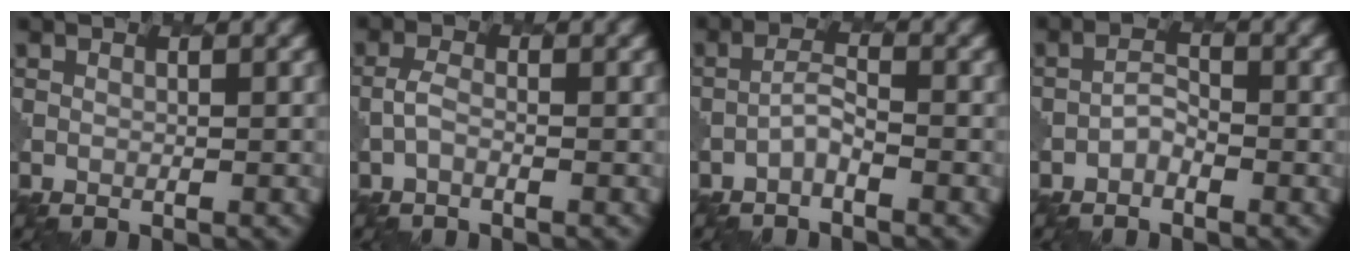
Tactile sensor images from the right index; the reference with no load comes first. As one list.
[{"total": 0.8, "force": [-0.4, 0.4, 0.6], "torque": [-0.017, 0.001, -0.012]}, {"total": 1.3, "force": [-0.9, 0.3, 0.8], "torque": [-0.019, 0.007, -0.020]}, {"total": 1.0, "force": [-0.7, 0.6, 0.5], "torque": [-0.011, 0.005, -0.015]}]